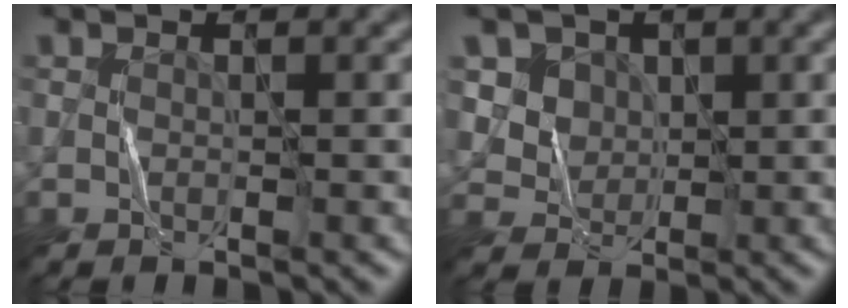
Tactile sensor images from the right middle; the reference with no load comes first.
{"total": 4.8, "force": [2.2, 3.8, 1.9], "torque": [-0.048, -0.008, 0.047]}